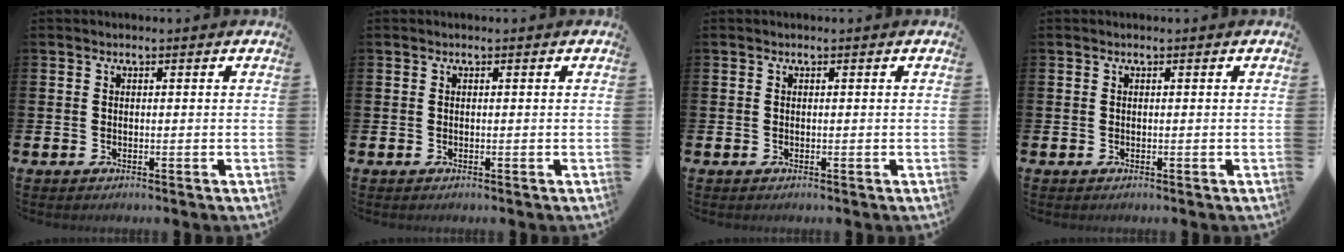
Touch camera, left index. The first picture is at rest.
{"total": 0.0}
{"total": 0.0}
{"total": 0.0}